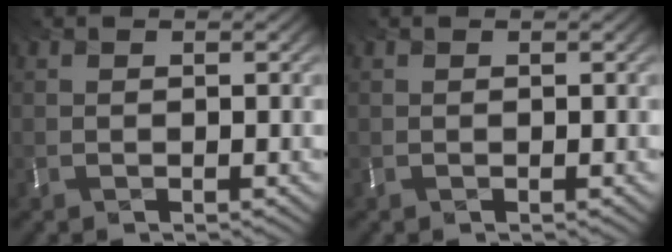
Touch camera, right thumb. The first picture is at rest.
{"total": 0.0}